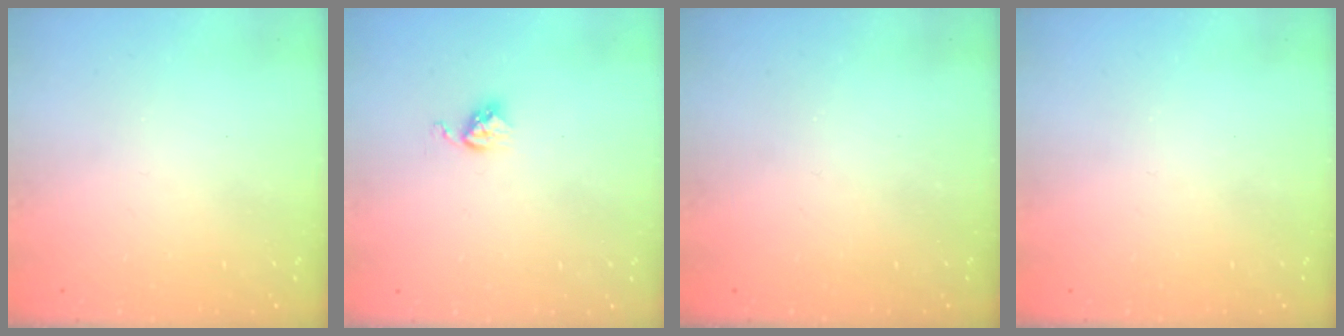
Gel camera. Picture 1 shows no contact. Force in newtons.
{"total": 3.6, "press": 3.6, "slide": 0.4}
{"total": 0.0}
{"total": 0.0}